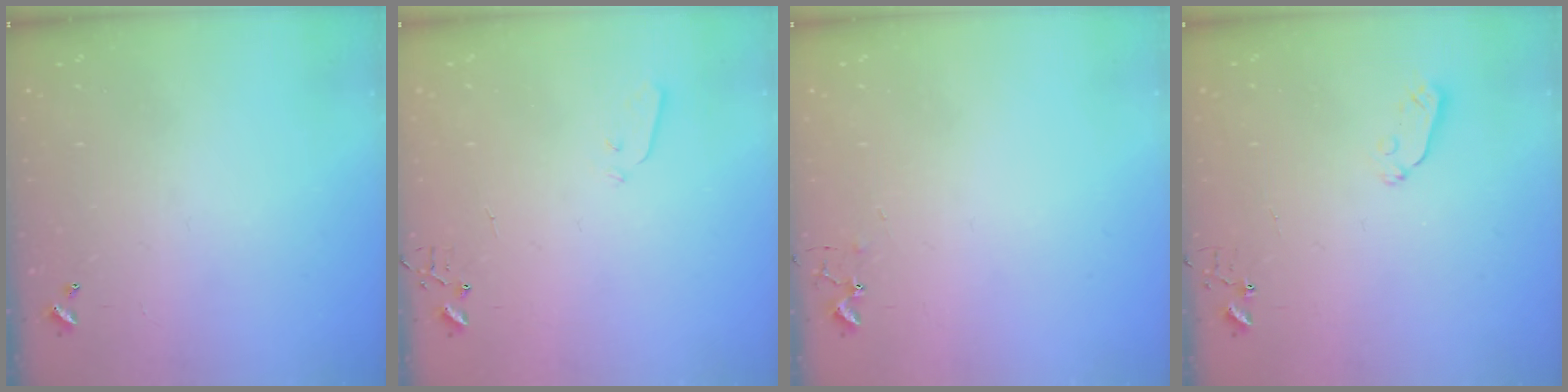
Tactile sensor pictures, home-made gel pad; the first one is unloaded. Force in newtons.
{"total": 3.0, "press": 2.9, "slide": 0.7}
{"total": 5.6, "press": 5.5, "slide": 0.6}
{"total": 3.8, "press": 3.8, "slide": 0.6}